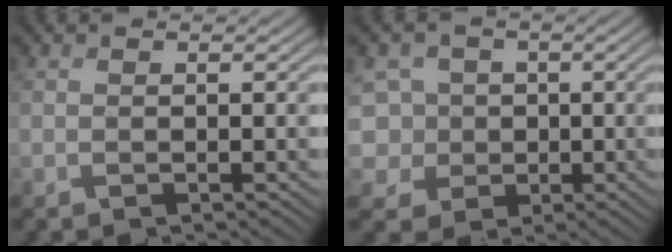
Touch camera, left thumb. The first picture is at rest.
{"total": 7.9, "force": [0.0, 7.4, 2.7], "torque": [-0.093, 0.018, -0.032]}